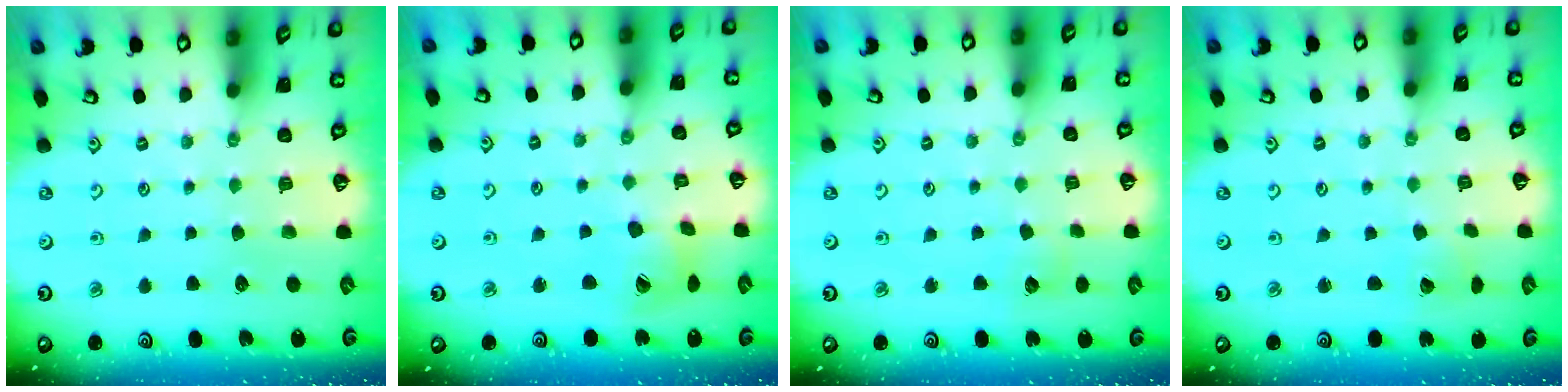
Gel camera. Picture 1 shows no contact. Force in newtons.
{"total": 10.7, "press": 10.6, "slide": 1.2}
{"total": 3.3, "press": 3.3, "slide": 0.3}
{"total": 2.0, "press": 2.0, "slide": 0.1}